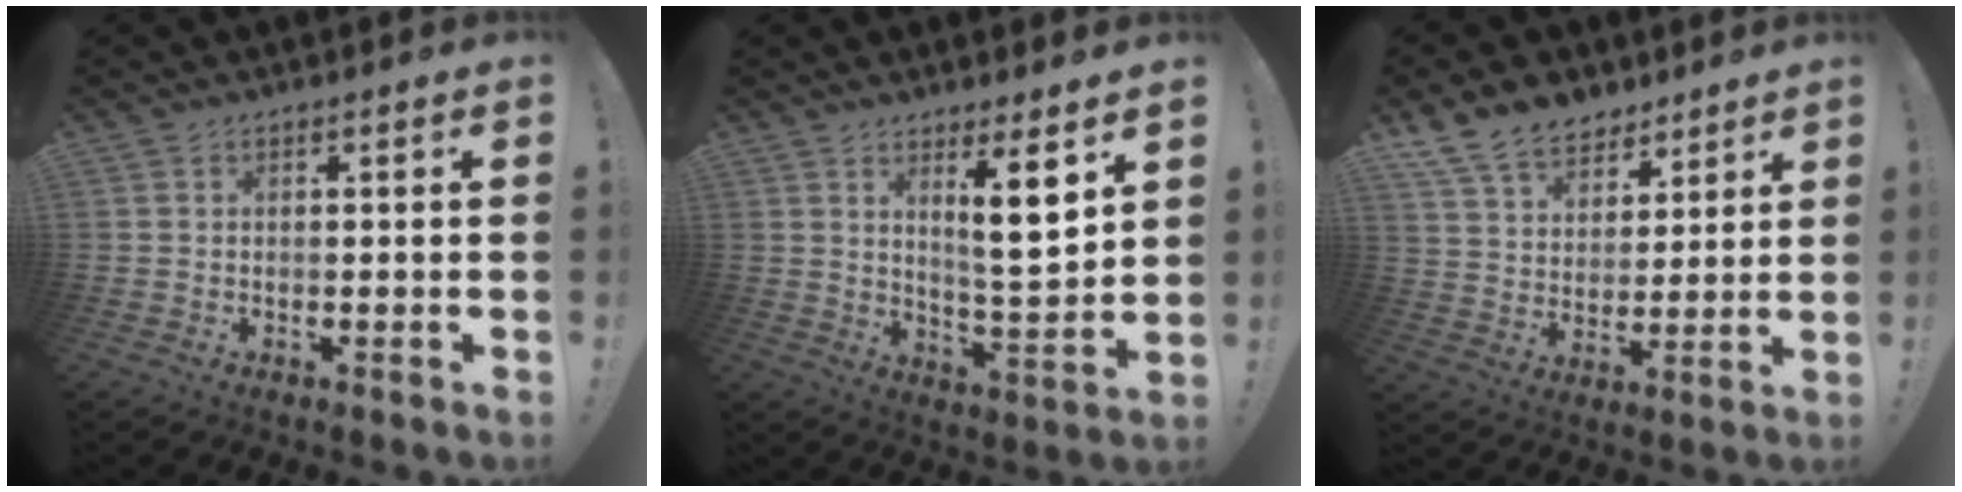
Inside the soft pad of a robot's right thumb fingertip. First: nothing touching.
{"total": 10.3, "force": [5.1, 1.5, 8.8], "torque": [-0.131, -0.029, 0.080]}
{"total": 12.8, "force": [9.6, 7.6, 3.7], "torque": [-0.068, -0.070, 0.187]}